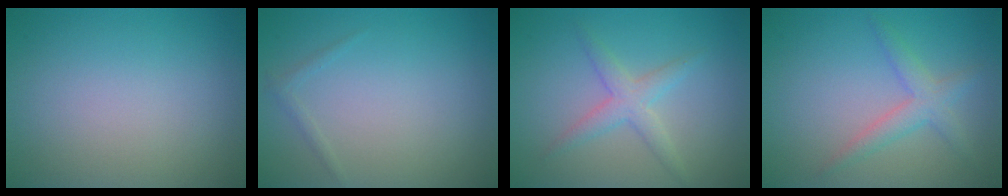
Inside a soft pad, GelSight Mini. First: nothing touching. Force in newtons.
{"total": 0.6, "press": 0.6, "slide": 0.1}
{"total": 2.5, "press": 2.5, "slide": 0.0}
{"total": 2.5, "press": 2.5, "slide": 0.2}